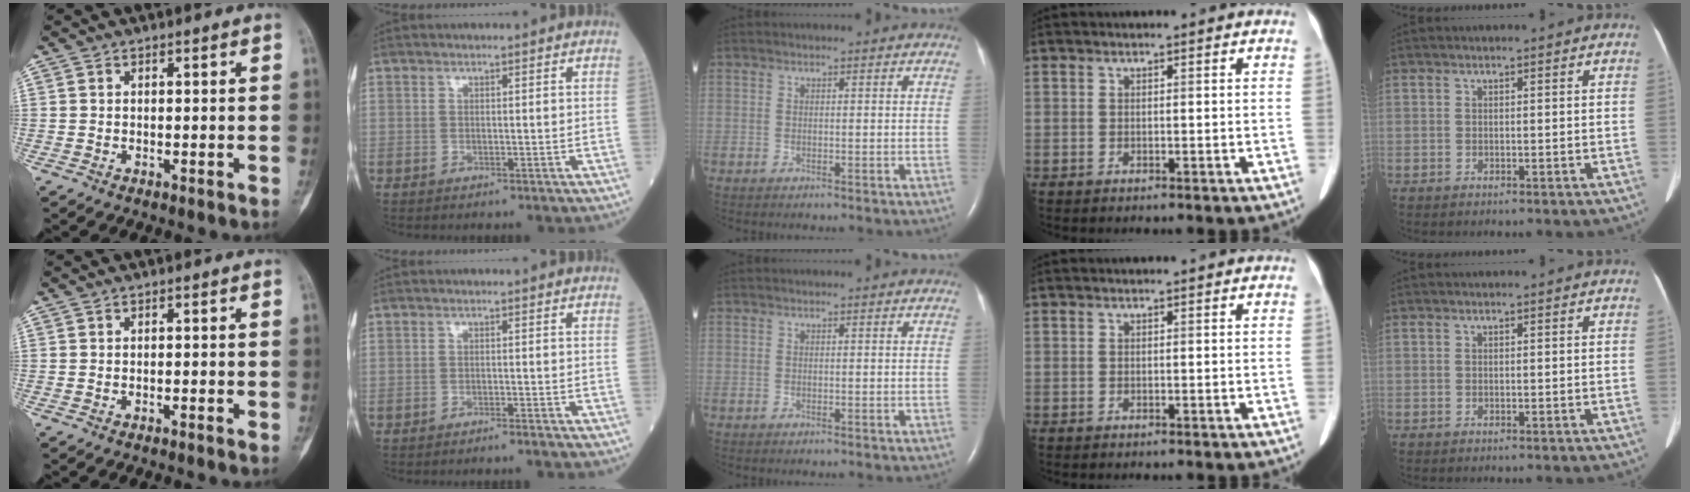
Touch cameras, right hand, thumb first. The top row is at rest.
{"thumb": {"total": 0.7, "force": [-0.4, 0.0, 0.6], "torque": [-0.013, 0.004, -0.005]}, "index": {"total": 2.1, "force": [-1.9, -0.3, 0.9], "torque": [-0.013, 0.002, -0.023]}}